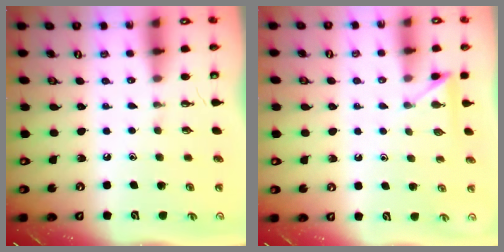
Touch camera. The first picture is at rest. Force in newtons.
{"total": 4.4, "press": 4.4, "slide": 0.3}